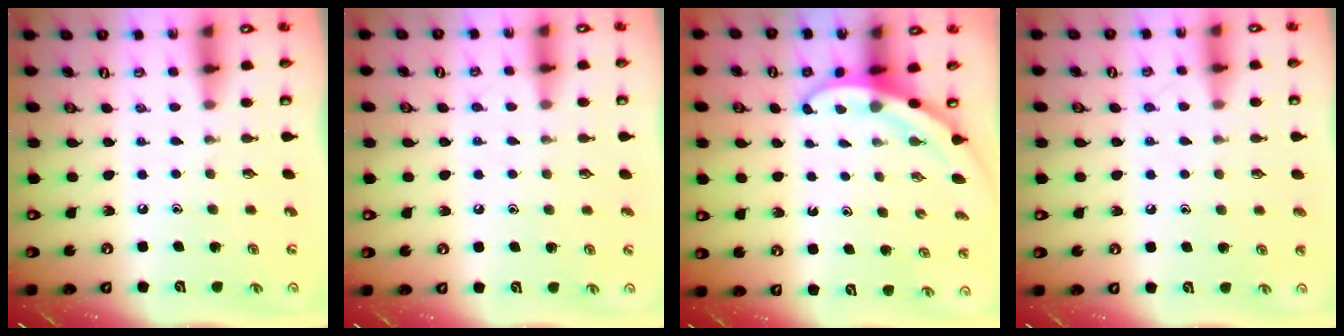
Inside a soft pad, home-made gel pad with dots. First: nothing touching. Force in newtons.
{"total": 4.3, "press": 4.2, "slide": 0.6}
{"total": 3.2, "press": 3.2, "slide": 0.2}
{"total": 5.8, "press": 5.8, "slide": 0.6}